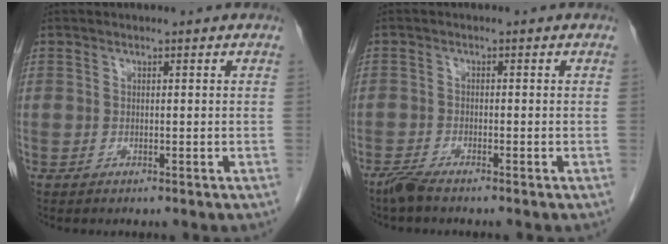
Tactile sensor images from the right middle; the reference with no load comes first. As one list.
[{"total": 2.2, "force": [-1.9, 0.1, 1.1], "torque": [-0.032, -0.006, -0.042]}]